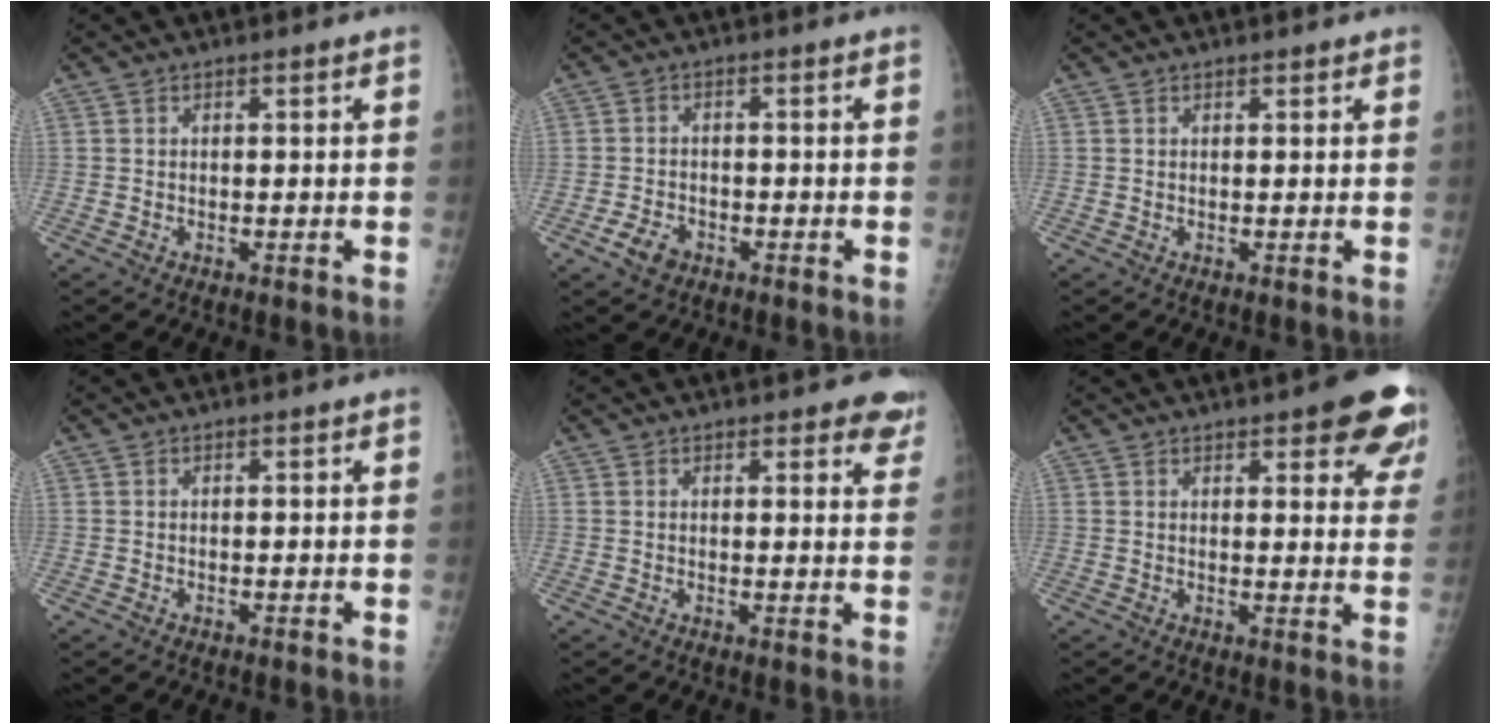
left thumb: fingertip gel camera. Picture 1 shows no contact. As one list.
[{"total": 3.9, "force": [-2.2, 2.5, 2.0], "torque": [-0.033, 0.009, -0.035]}, {"total": 0.8, "force": [0.7, 0.3, 0.3], "torque": [-0.002, -0.002, 0.009]}, {"total": 0.0}, {"total": 6.4, "force": [5.2, 2.4, 3.0], "torque": [0.003, -0.022, 0.044]}, {"total": 15.8, "force": [9.9, 4.0, 11.7], "torque": [-0.118, -0.039, 0.111]}]